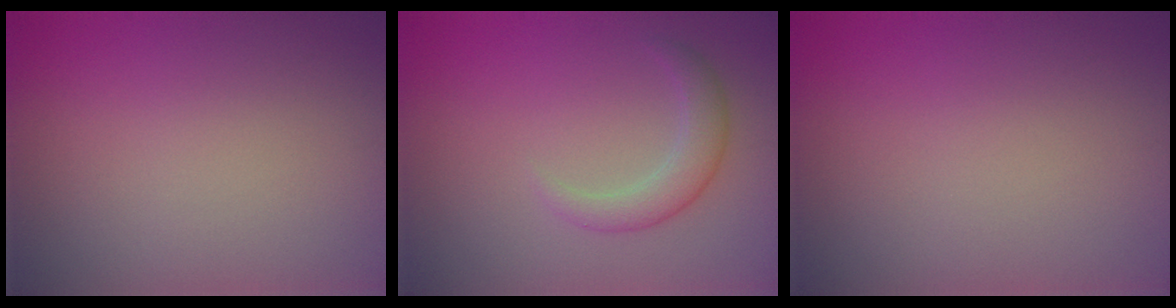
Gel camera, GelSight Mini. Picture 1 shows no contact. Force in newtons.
{"total": 2.4, "press": 2.4, "slide": 0.1}
{"total": 0.0}